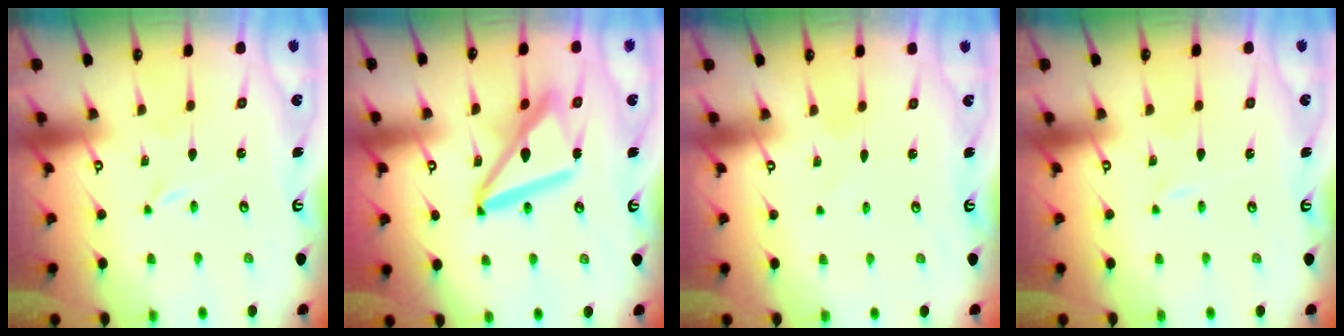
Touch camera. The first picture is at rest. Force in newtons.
{"total": 14.9, "press": 14.8, "slide": 1.5}
{"total": 1.6, "press": 1.6, "slide": 0.2}
{"total": 1.5, "press": 1.4, "slide": 0.2}